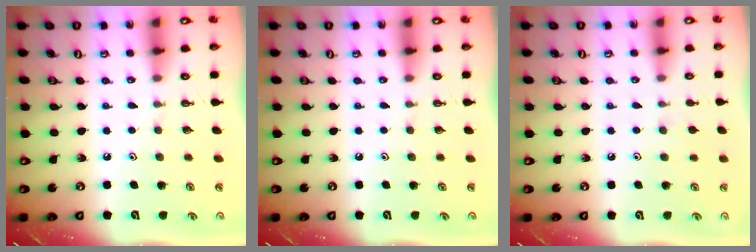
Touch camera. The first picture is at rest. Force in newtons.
{"total": 0.0}
{"total": 2.5, "press": 2.5, "slide": 0.4}